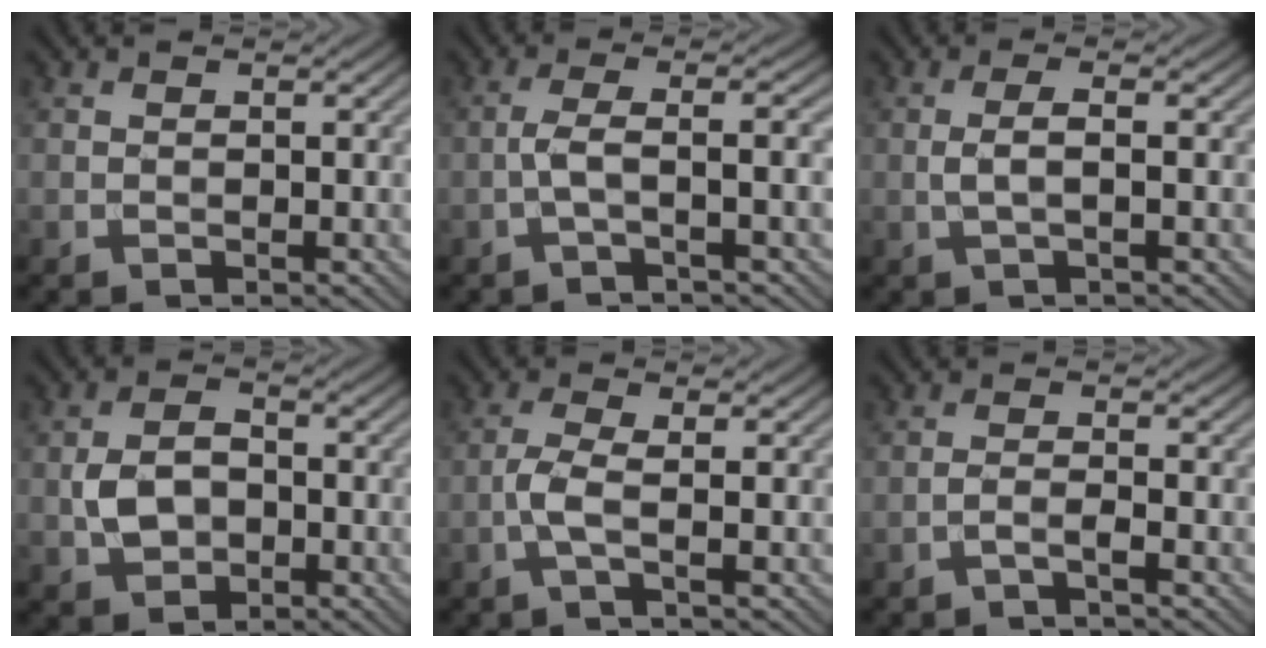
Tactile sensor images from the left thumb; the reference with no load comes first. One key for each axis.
{"total": 4.1, "fx": -1.1, "fy": 0.8, "fz": 3.8, "tx": -0.065, "ty": 0.010, "tz": -0.035}
{"total": 2.2, "fx": -0.2, "fy": 0.4, "fz": 2.2, "tx": -0.043, "ty": 0.006, "tz": -0.008}
{"total": 4.5, "fx": -1.0, "fy": 3.2, "fz": 3.0, "tx": -0.061, "ty": -0.002, "tz": -0.020}
{"total": 2.7, "fx": -0.7, "fy": 0.3, "fz": 2.6, "tx": -0.059, "ty": 0.006, "tz": -0.023}
{"total": 1.7, "fx": -1.2, "fy": 0.1, "fz": 1.2, "tx": -0.019, "ty": 0.010, "tz": -0.032}